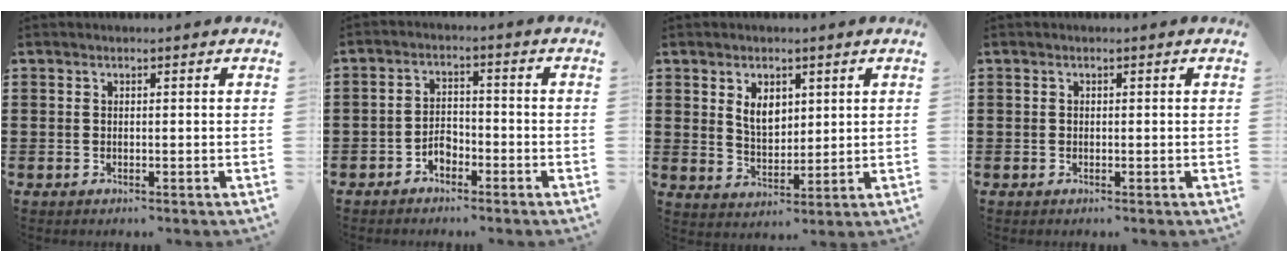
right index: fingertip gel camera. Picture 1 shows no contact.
{"total": 3.0, "force": [-2.1, 1.7, 1.3], "torque": [-0.029, 0.006, -0.043]}
{"total": 4.7, "force": [1.9, 3.0, 3.0], "torque": [-0.061, 0.007, 0.032]}
{"total": 0.0}